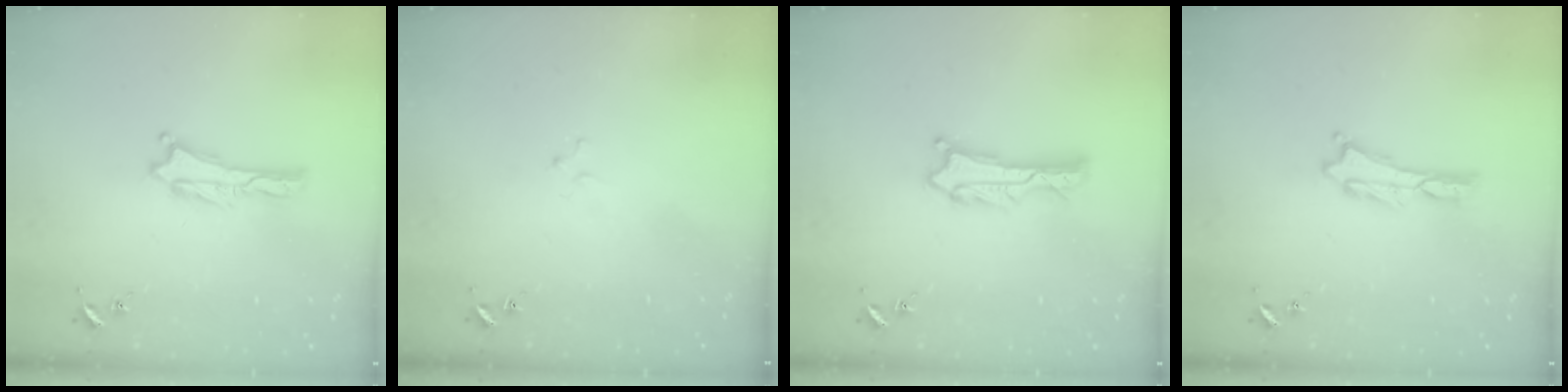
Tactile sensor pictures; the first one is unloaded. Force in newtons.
{"total": 1.5, "press": 1.5, "slide": 0.2}
{"total": 1.2, "press": 1.2, "slide": 0.1}
{"total": 0.0}